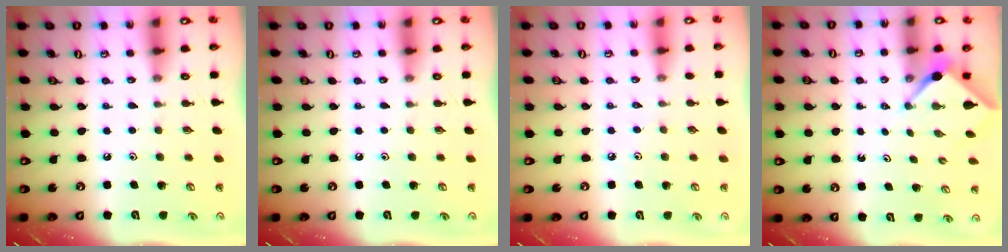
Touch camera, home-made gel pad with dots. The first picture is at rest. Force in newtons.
{"total": 0.0}
{"total": 2.8, "press": 2.7, "slide": 0.6}
{"total": 2.3, "press": 2.3, "slide": 0.2}